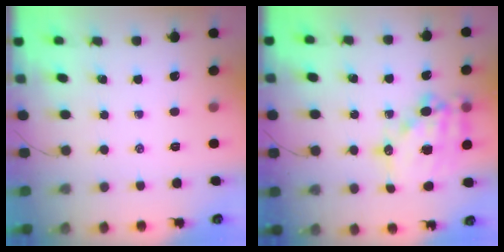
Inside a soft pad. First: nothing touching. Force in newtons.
{"total": 17.8, "press": 17.4, "slide": 3.9}